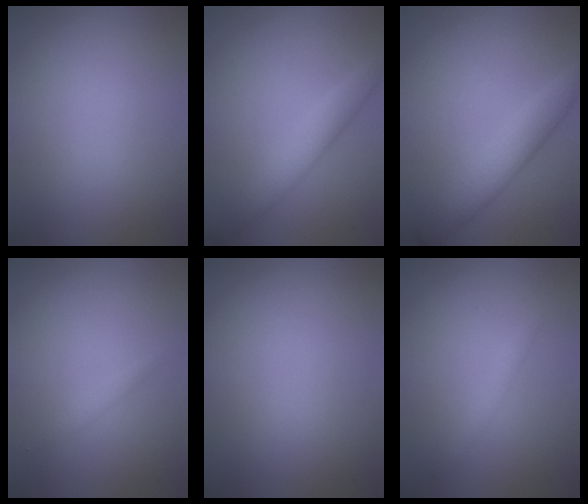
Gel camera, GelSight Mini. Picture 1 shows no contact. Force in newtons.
{"total": 3.2, "press": 3.2, "slide": 0.0}
{"total": 3.8, "press": 3.8, "slide": 0.0}
{"total": 0.8, "press": 0.8, "slide": 0.0}
{"total": 0.0}
{"total": 1.1, "press": 1.1, "slide": 0.1}